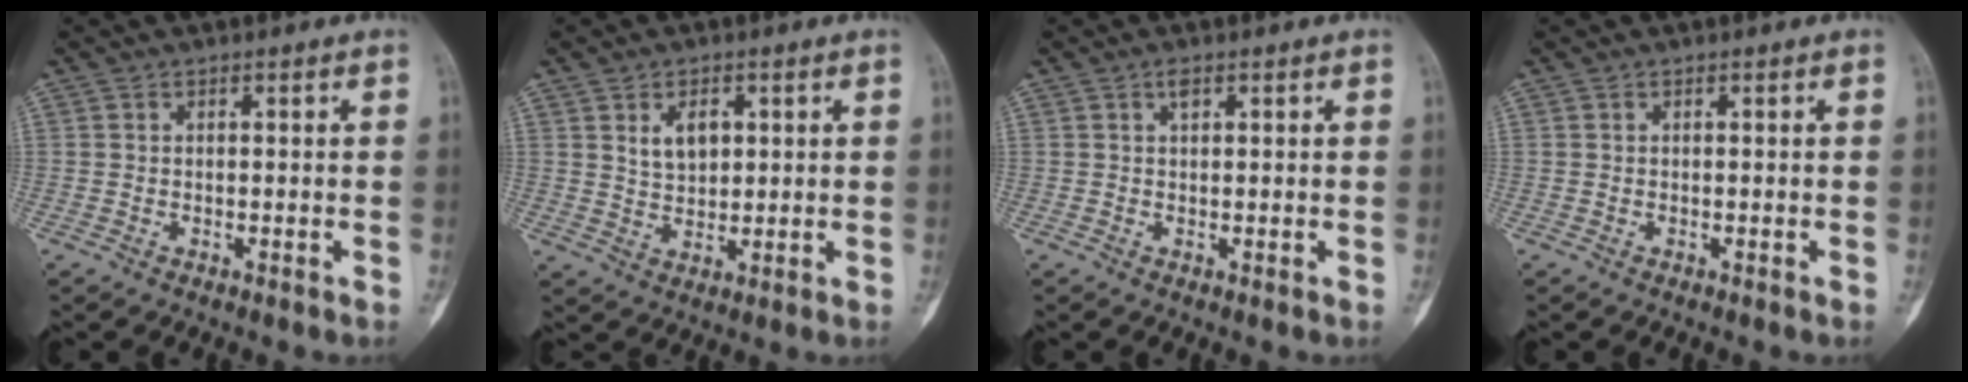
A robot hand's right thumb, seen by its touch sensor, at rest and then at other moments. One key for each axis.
{"total": 5.1, "fx": 1.8, "fy": 3.2, "fz": 3.4, "tx": -0.042, "ty": -0.013, "tz": 0.034}
{"total": 1.3, "fx": 0.8, "fy": 0.6, "fz": 0.8, "tx": -0.009, "ty": 0.001, "tz": 0.011}
{"total": 0.0}